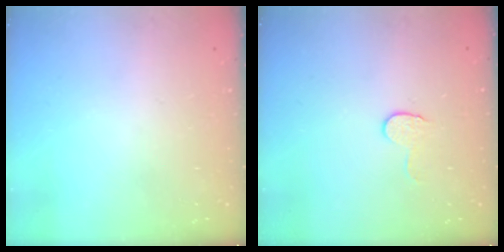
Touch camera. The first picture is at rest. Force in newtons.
{"total": 4.6, "press": 4.6, "slide": 0.4}